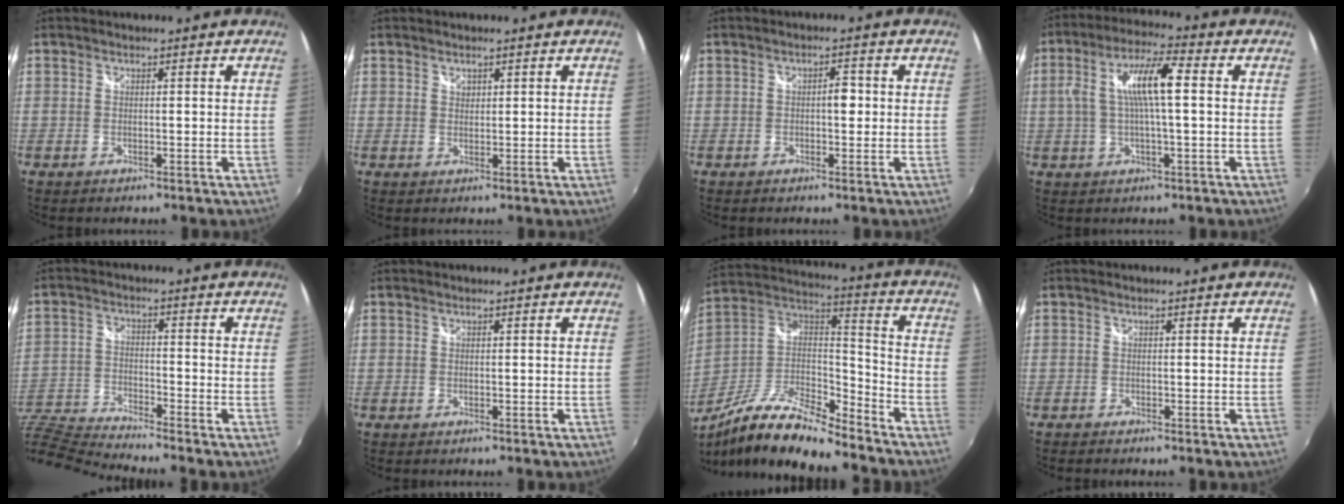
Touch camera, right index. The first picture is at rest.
{"total": 1.1, "force": [0.8, 0.7, 0.3], "torque": [-0.001, 0.001, 0.013]}
{"total": 2.5, "force": [-0.1, 1.2, 2.1], "torque": [-0.033, 0.006, -0.002]}
{"total": 10.0, "force": [0.9, 1.9, 9.8], "torque": [-0.185, 0.014, 0.016]}
{"total": 11.6, "force": [-10.8, 0.9, 4.1], "torque": [-0.112, -0.012, -0.223]}
{"total": 0.0}
{"total": 19.2, "force": [-14.7, 4.2, 11.7], "torque": [-0.231, -0.019, -0.276]}
{"total": 0.8, "force": [-0.8, 0.2, 0.1], "torque": [-0.007, -0.005, -0.018]}